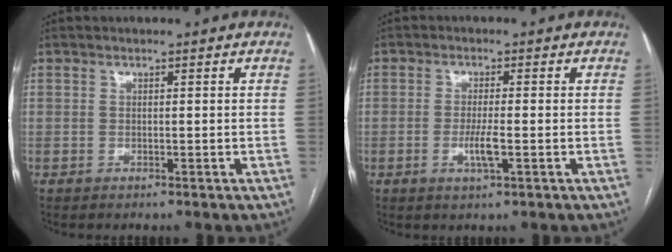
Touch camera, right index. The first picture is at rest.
{"total": 3.4, "force": [-1.0, 0.2, 3.2], "torque": [-0.065, -0.006, -0.017]}